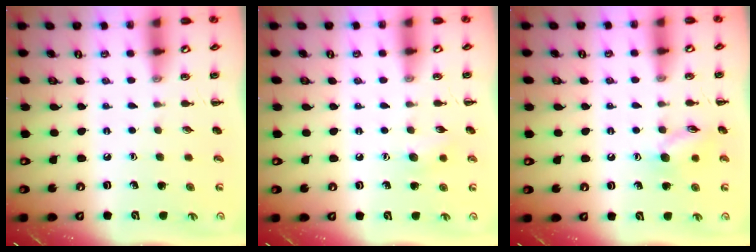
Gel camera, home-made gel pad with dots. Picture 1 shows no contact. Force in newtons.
{"total": 6.4, "press": 6.2, "slide": 1.6}
{"total": 9.6, "press": 9.6, "slide": 0.6}